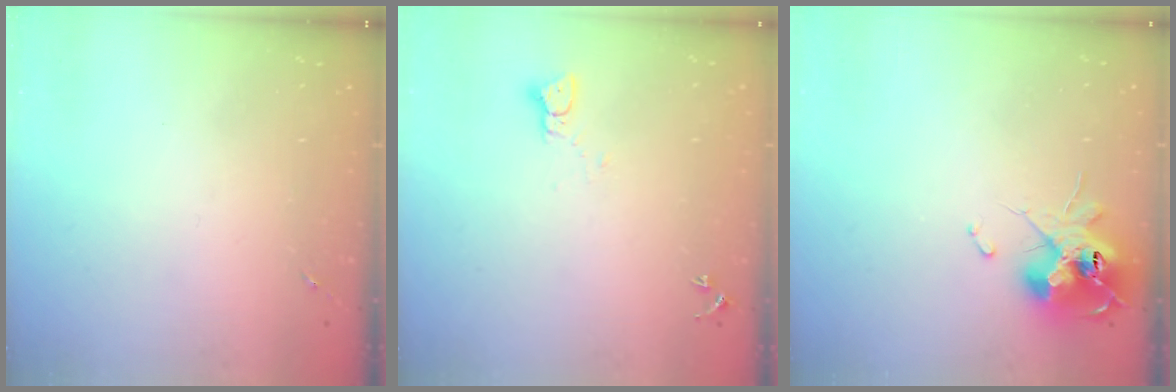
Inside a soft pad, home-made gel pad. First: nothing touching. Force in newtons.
{"total": 2.1, "press": 2.1, "slide": 0.2}
{"total": 13.8, "press": 13.8, "slide": 1.5}